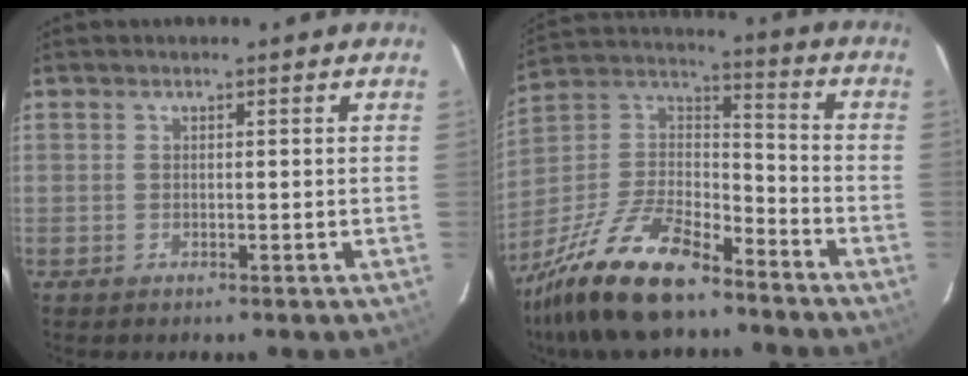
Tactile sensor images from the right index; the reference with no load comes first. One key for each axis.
{"total": 21.8, "fx": -15.7, "fy": 7.6, "fz": 13.1, "tx": -0.281, "ty": -0.005, "tz": -0.280}